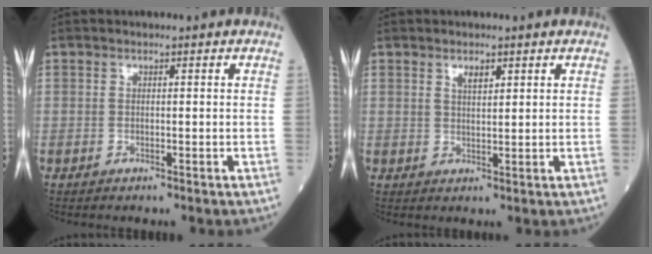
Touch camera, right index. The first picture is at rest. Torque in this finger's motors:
{"motor_torque": [-0.01, 0.02, 0.00, 0.02]}